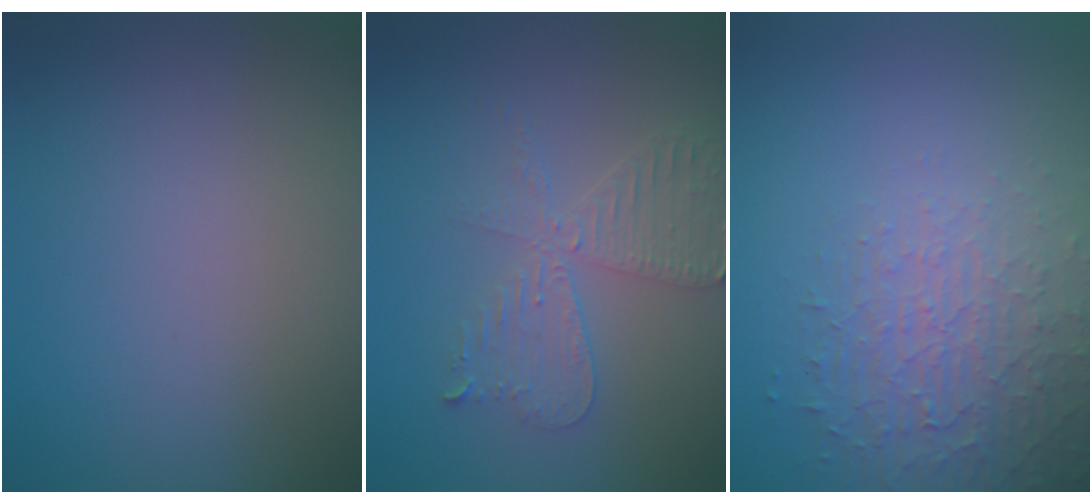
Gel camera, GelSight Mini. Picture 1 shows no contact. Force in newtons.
{"total": 4.2, "press": 3.7, "slide": 2.1}
{"total": 4.8, "press": 3.5, "slide": 3.3}